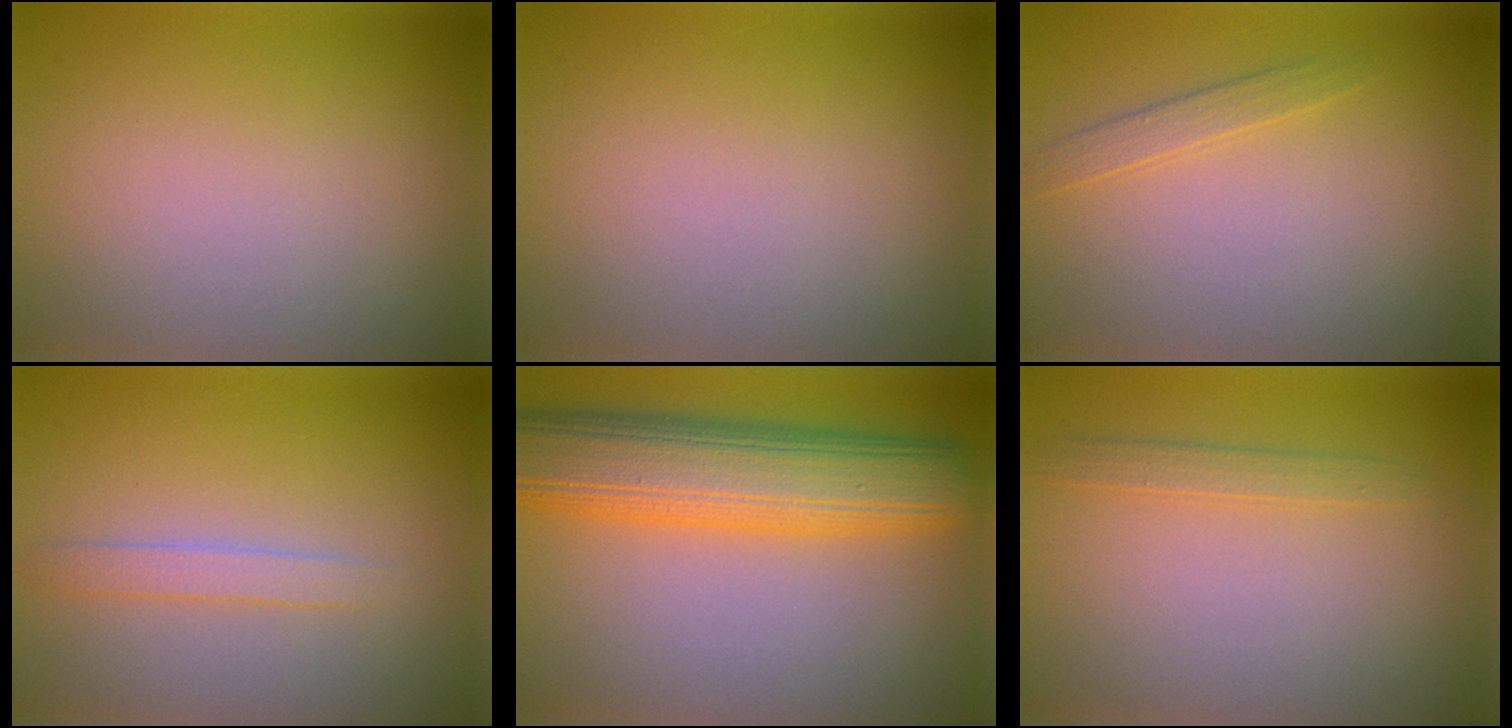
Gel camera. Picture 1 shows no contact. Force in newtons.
{"total": 0.0}
{"total": 1.4, "press": 1.4, "slide": 0.0}
{"total": 1.6, "press": 1.6, "slide": 0.1}
{"total": 10.4, "press": 10.4, "slide": 0.3}
{"total": 1.5, "press": 1.5, "slide": 0.2}